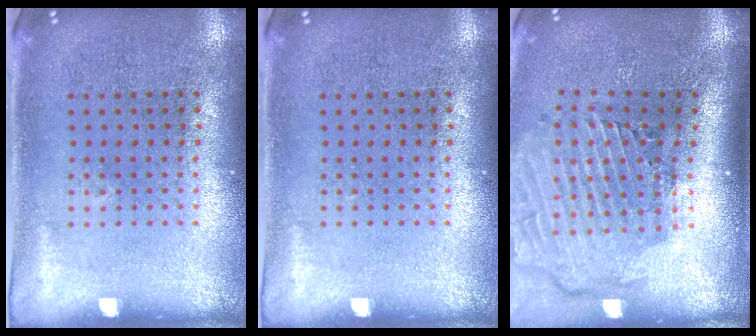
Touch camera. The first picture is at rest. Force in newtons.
{"total": 0.0}
{"total": 2.8, "press": 2.2, "slide": 1.8}